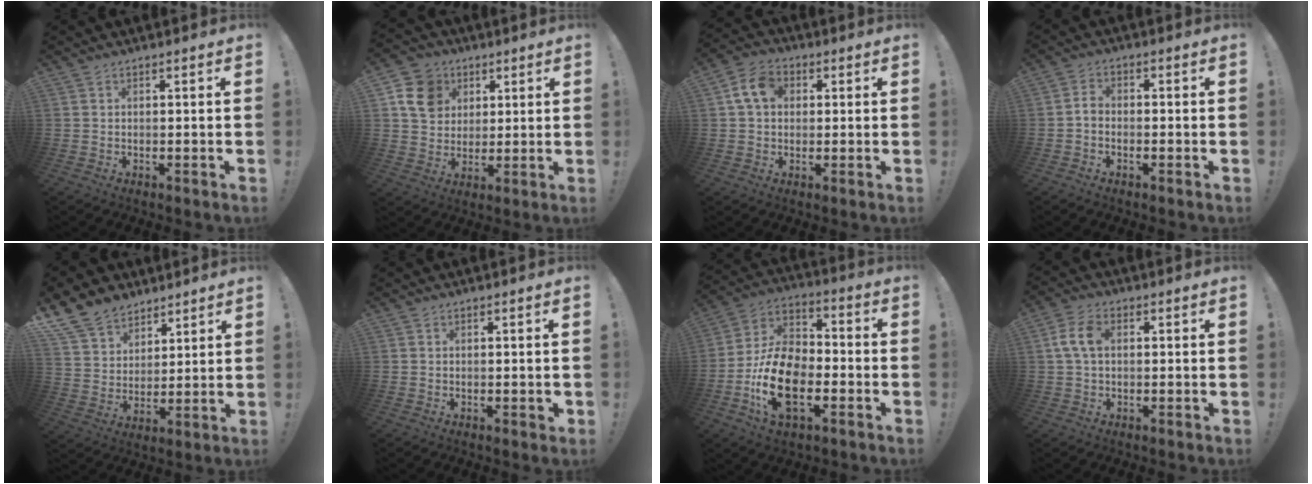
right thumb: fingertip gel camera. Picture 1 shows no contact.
{"total": 12.1, "force": [4.6, 10.2, 4.5], "torque": [-0.063, -0.016, 0.094]}
{"total": 9.2, "force": [2.3, 6.9, 5.6], "torque": [-0.087, 0.012, 0.047]}
{"total": 2.5, "force": [-1.5, 1.4, 1.5], "torque": [-0.026, 0.011, -0.026]}
{"total": 12.5, "force": [9.1, 8.0, 3.0], "torque": [-0.055, -0.066, 0.178]}
{"total": 0.7, "force": [0.1, 0.5, 0.6], "torque": [-0.003, 0.000, 0.000]}
{"total": 21.7, "force": [-7.1, 12.9, 16.0], "torque": [-0.305, 0.036, -0.115]}
{"total": 7.2, "force": [1.1, 4.4, 5.6], "torque": [-0.107, 0.007, 0.019]}